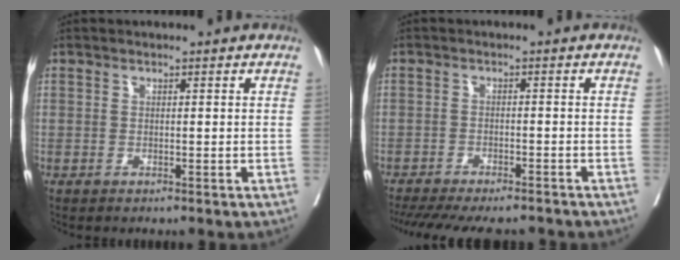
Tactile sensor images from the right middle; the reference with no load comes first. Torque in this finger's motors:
{"motor_torque": [1.03, -1.09, 0.23, 0.11]}